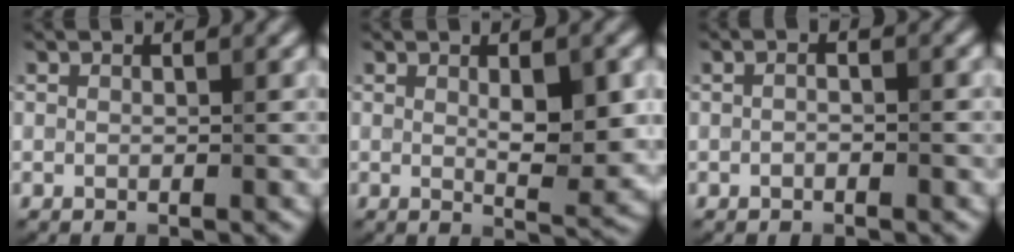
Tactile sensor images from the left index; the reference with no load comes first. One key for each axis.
{"total": 4.4, "fx": 0.6, "fy": 1.4, "fz": 4.1, "tx": -0.065, "ty": -0.006, "tz": 0.014}
{"total": 0.9, "fx": -0.3, "fy": 0.4, "fz": 0.8, "tx": -0.008, "ty": -0.007, "tz": -0.011}